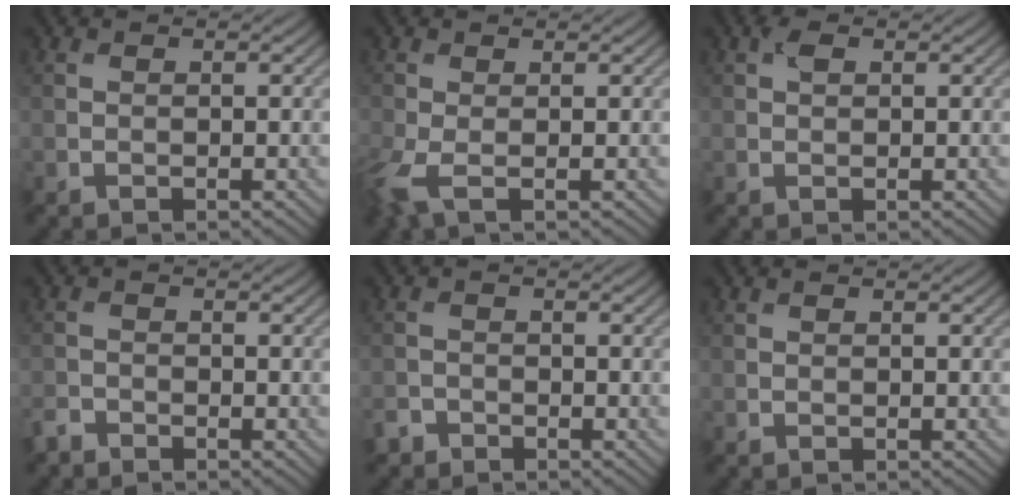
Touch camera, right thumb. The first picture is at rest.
{"total": 3.4, "force": [-1.1, 1.2, 2.9], "torque": [-0.089, -0.012, -0.026]}
{"total": 1.4, "force": [0.6, 0.8, 1.0], "torque": [-0.020, 0.004, 0.011]}
{"total": 1.6, "force": [-1.5, 0.6, 0.3], "torque": [-0.008, -0.001, -0.037]}
{"total": 1.6, "force": [-1.3, 0.8, 0.1], "torque": [-0.001, 0.000, -0.032]}
{"total": 0.0}